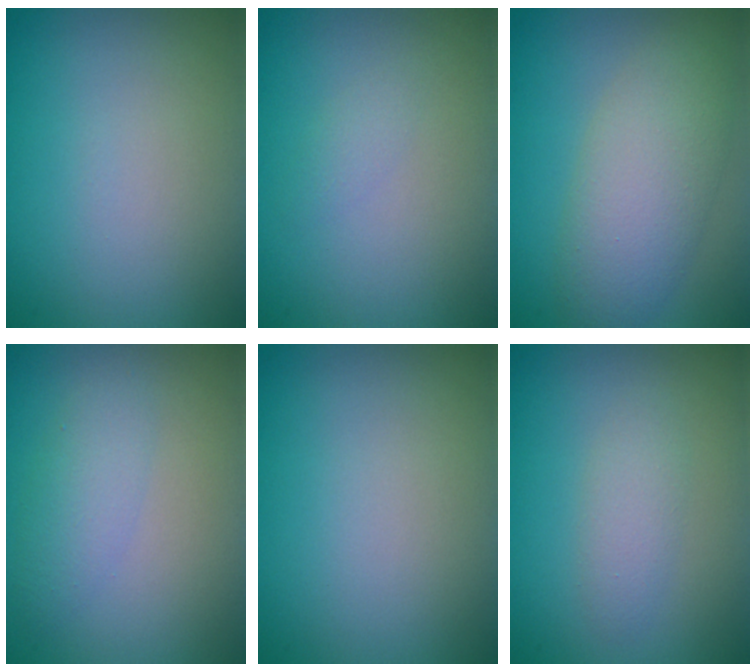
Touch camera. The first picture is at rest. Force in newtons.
{"total": 0.9, "press": 0.9, "slide": 0.0}
{"total": 5.5, "press": 5.5, "slide": 0.2}
{"total": 2.2, "press": 2.2, "slide": 0.1}
{"total": 0.0}
{"total": 1.8, "press": 1.8, "slide": 0.0}